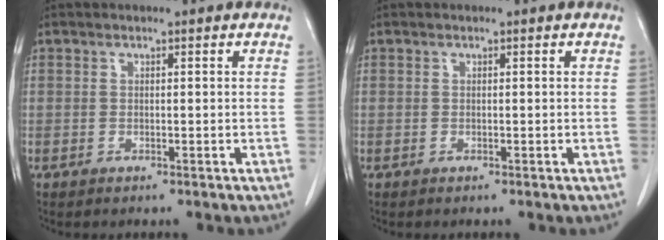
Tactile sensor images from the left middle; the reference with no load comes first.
{"total": 0.0}